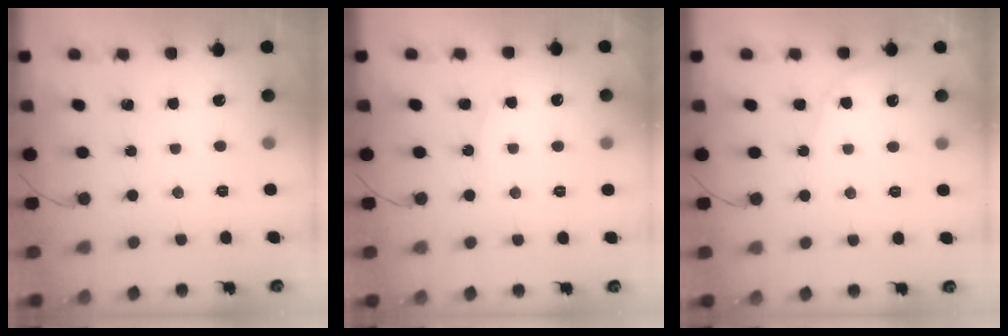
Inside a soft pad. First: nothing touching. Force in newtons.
{"total": 5.3, "press": 5.3, "slide": 0.6}
{"total": 6.9, "press": 6.9, "slide": 0.6}